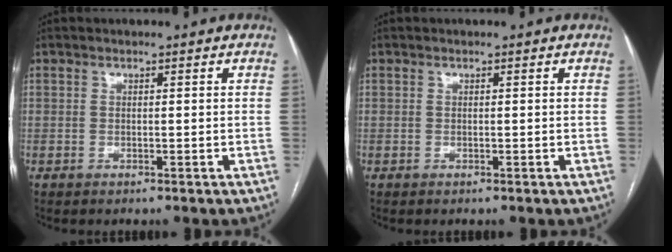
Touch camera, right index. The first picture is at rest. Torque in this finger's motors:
{"motor_torque": [0.05, 0.08, 0.00, 0.00]}